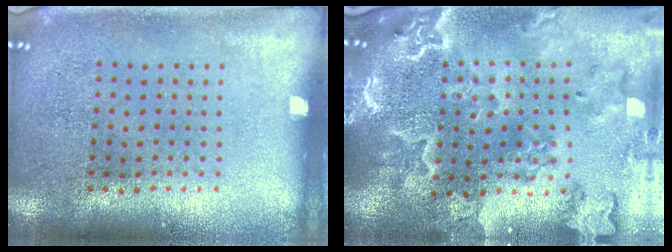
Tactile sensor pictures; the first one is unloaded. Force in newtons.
{"total": 3.7, "press": 3.2, "slide": 1.8}